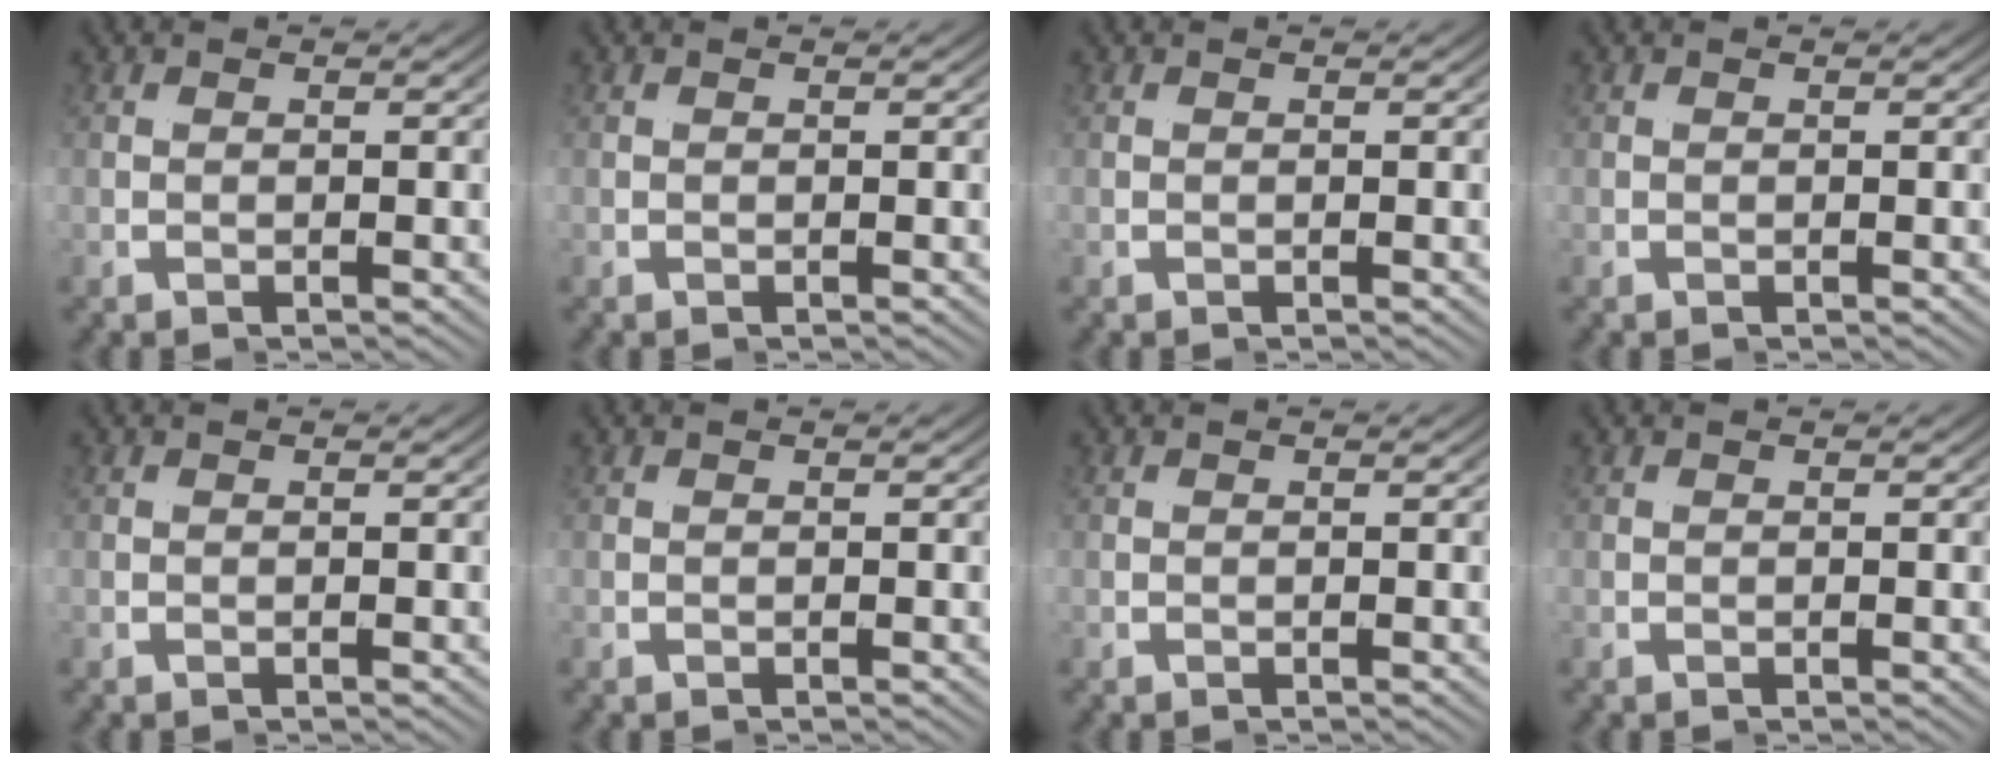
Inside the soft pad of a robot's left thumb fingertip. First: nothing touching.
{"total": 0.0}
{"total": 0.0}
{"total": 0.0}
{"total": 0.0}
{"total": 0.0}
{"total": 0.0}
{"total": 0.0}